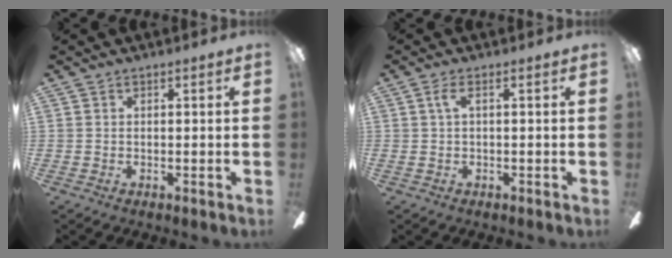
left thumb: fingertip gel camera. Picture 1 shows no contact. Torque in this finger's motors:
{"motor_torque": [0.35, 1.23, 0.36, -0.26, 0.07]}